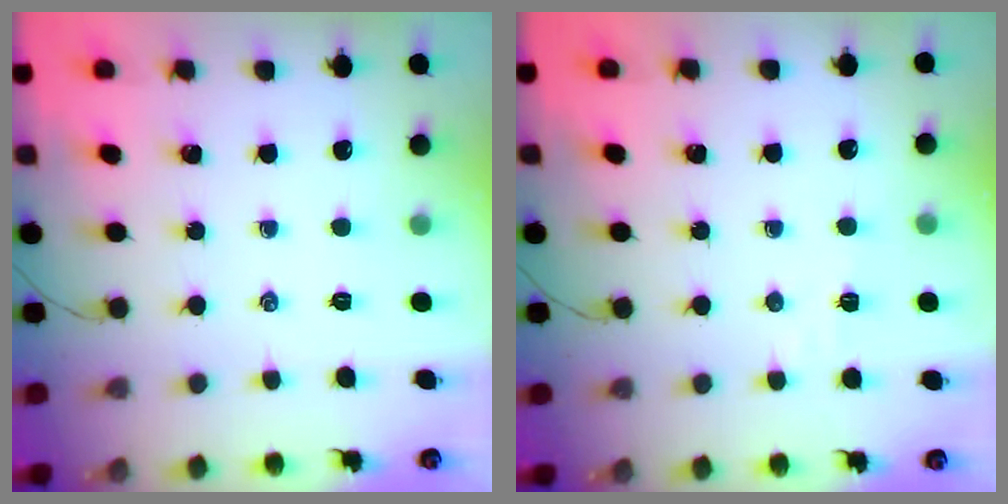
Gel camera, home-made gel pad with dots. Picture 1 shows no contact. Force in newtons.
{"total": 2.9, "press": 2.8, "slide": 0.6}